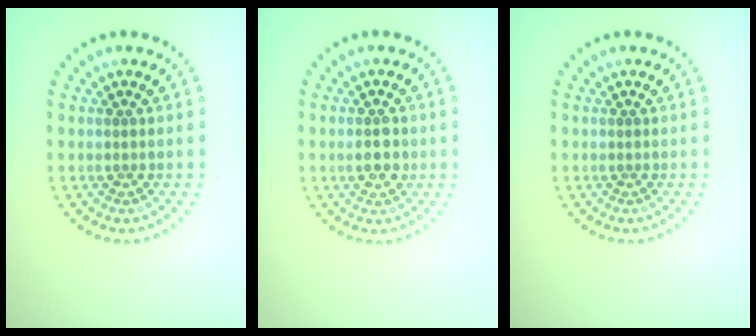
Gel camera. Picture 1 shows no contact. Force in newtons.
{"total": 2.1, "press": 2.1, "slide": 0.3}
{"total": 0.0}